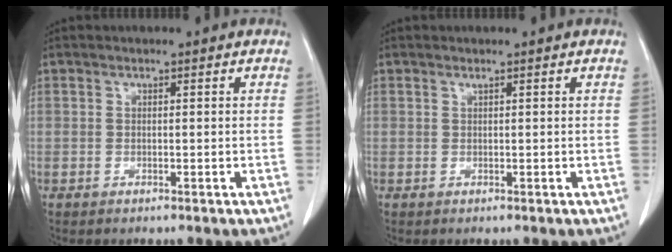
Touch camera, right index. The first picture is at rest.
{"total": 0.0}